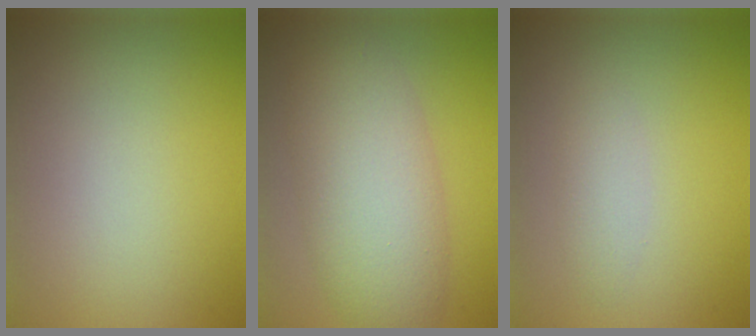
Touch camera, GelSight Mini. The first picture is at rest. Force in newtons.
{"total": 7.3, "press": 7.3, "slide": 0.5}
{"total": 1.6, "press": 1.6, "slide": 0.1}